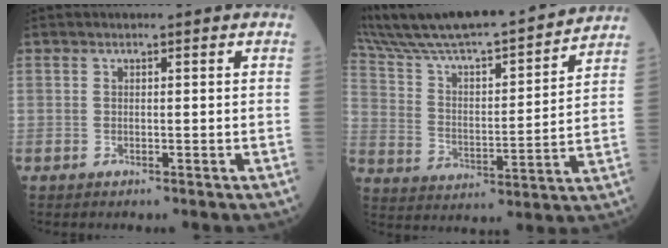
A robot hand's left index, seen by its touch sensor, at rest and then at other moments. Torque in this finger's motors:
{"motor_torque": [0.92, -1.22, 0.46, 0.21]}